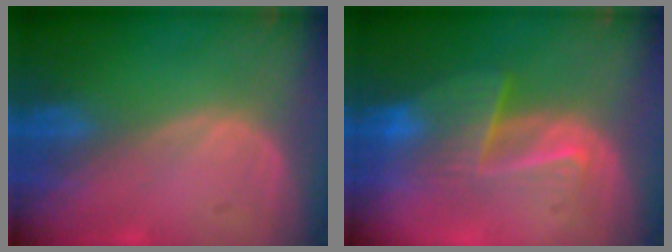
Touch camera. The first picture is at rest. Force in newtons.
{"total": 6.6, "press": 6.4, "slide": 1.4}